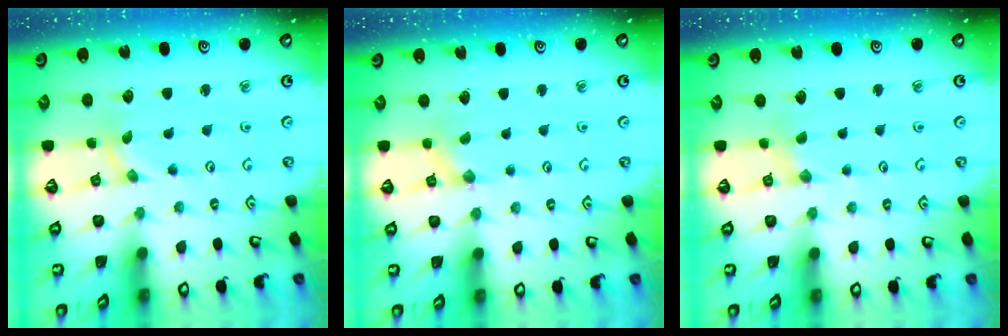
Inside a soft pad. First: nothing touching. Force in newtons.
{"total": 0.0}
{"total": 1.8, "press": 1.7, "slide": 0.4}